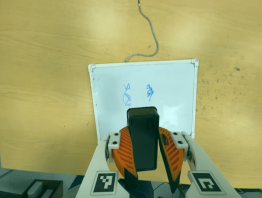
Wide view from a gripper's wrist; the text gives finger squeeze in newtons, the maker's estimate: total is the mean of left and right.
{"total": 10.0, "left": 9.8, "right": 10.2}